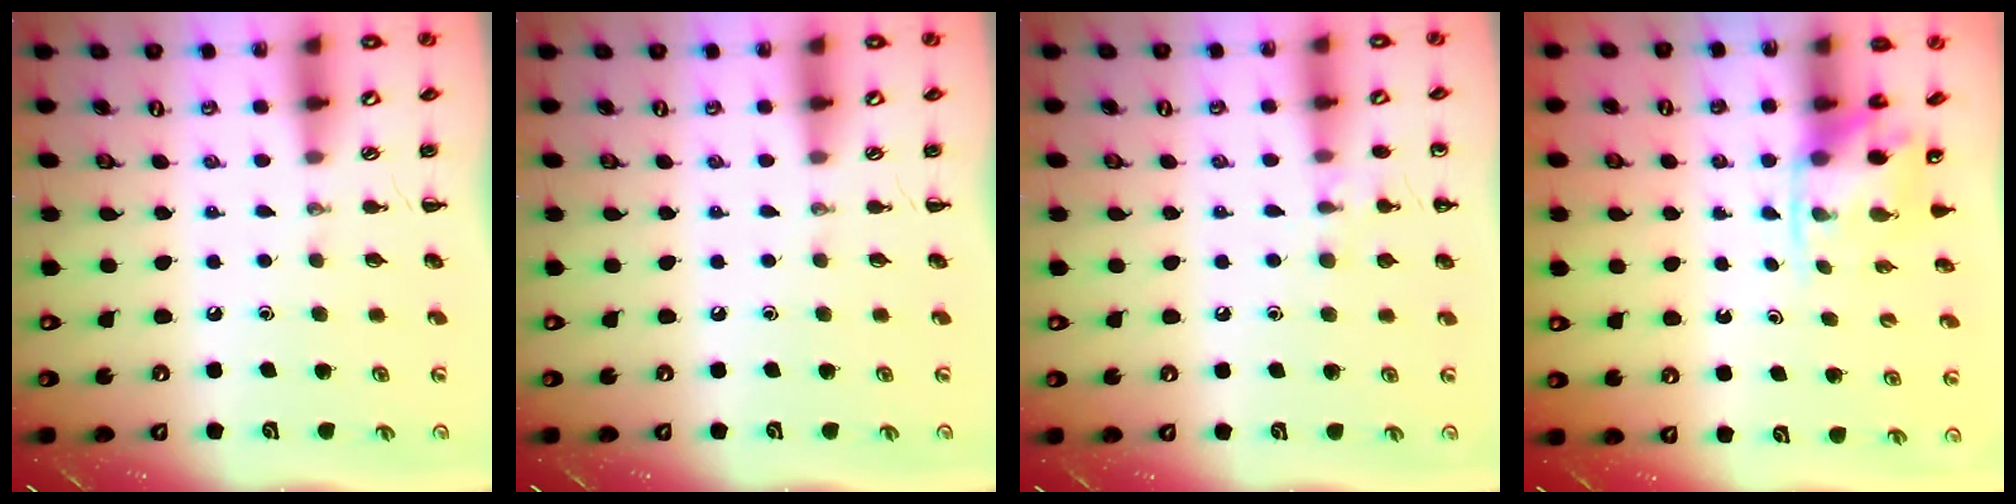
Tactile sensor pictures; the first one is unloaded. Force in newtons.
{"total": 0.0}
{"total": 6.2, "press": 5.9, "slide": 1.9}
{"total": 4.7, "press": 4.6, "slide": 0.6}